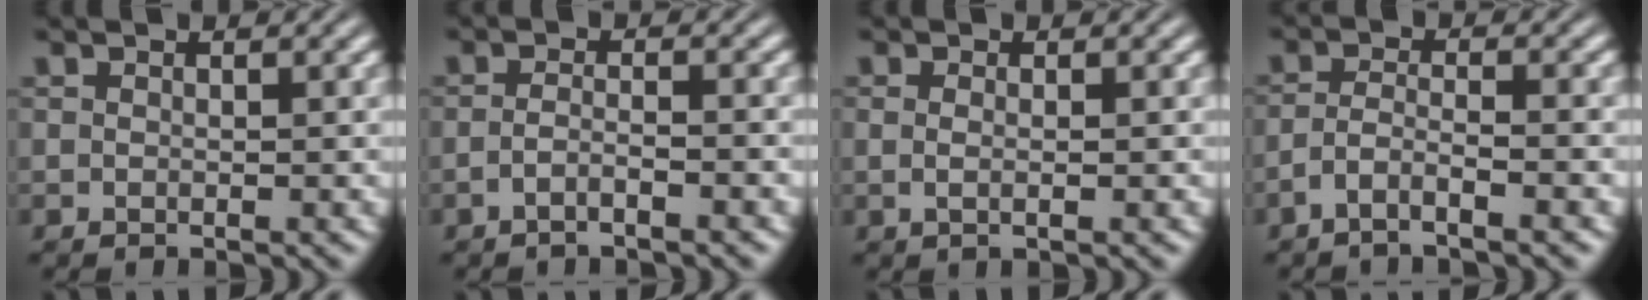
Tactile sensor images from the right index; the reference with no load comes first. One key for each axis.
{"total": 2.1, "fx": -1.8, "fy": -0.6, "fz": 1.0, "tx": -0.020, "ty": -0.009, "tz": -0.028}
{"total": 1.0, "fx": 0.0, "fy": -0.6, "fz": 0.9, "tx": -0.016, "ty": -0.007, "tz": 0.006}
{"total": 2.9, "fx": -2.3, "fy": 0.0, "fz": 1.6, "tx": -0.029, "ty": -0.014, "tz": -0.036}